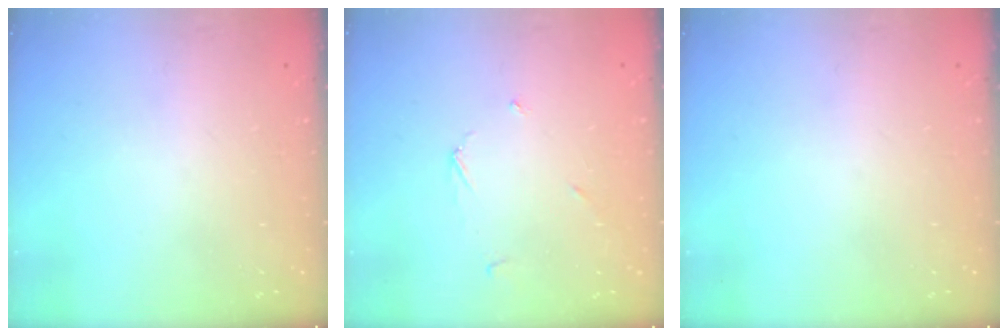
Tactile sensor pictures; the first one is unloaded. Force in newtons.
{"total": 2.5, "press": 2.5, "slide": 0.2}
{"total": 0.0}